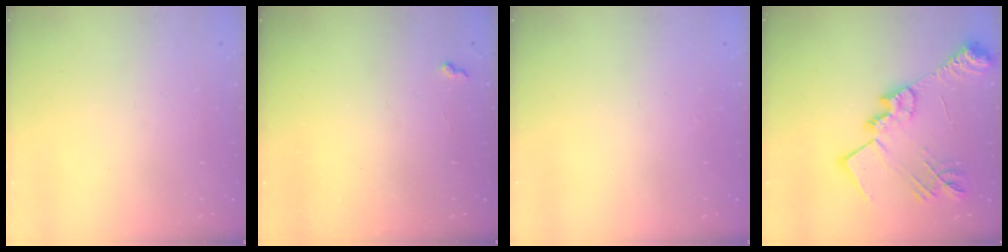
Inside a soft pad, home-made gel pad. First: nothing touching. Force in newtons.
{"total": 5.0, "press": 5.0, "slide": 0.7}
{"total": 1.0, "press": 0.9, "slide": 0.4}
{"total": 23.0, "press": 22.9, "slide": 2.0}